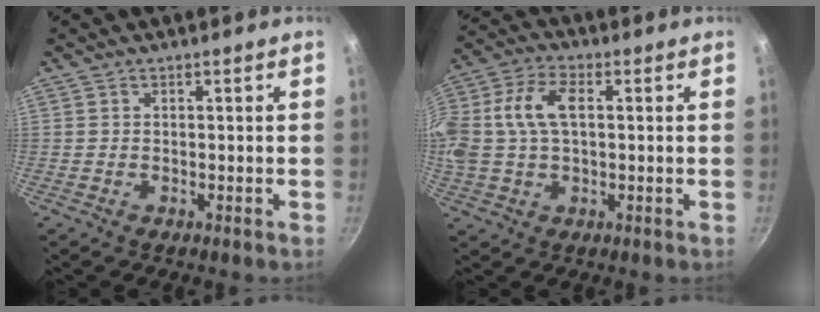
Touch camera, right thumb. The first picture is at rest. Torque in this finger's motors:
{"motor_torque": [2.51, 2.50, 1.36, -0.93, 0.44]}